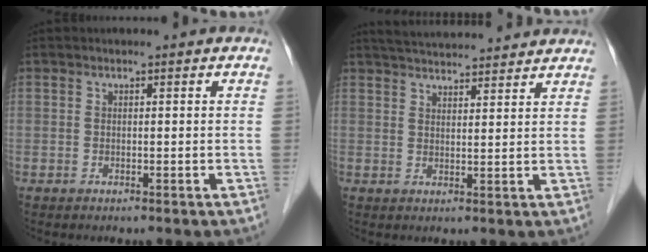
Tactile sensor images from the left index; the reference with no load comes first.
{"total": 12.3, "force": [11.6, 1.2, 4.2], "torque": [-0.072, 0.031, 0.163]}